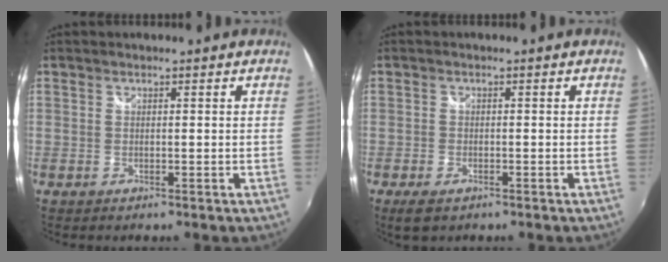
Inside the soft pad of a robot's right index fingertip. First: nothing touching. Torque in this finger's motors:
{"motor_torque": [0.25, -0.24, 0.14, 0.01]}